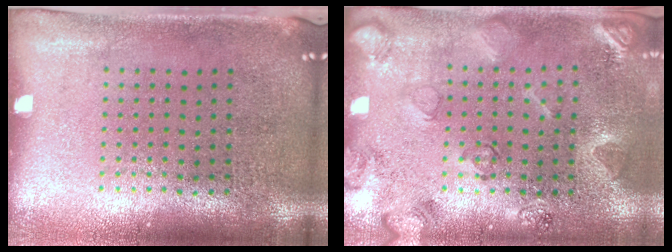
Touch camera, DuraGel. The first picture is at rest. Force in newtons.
{"total": 2.2, "press": 2.1, "slide": 0.7}